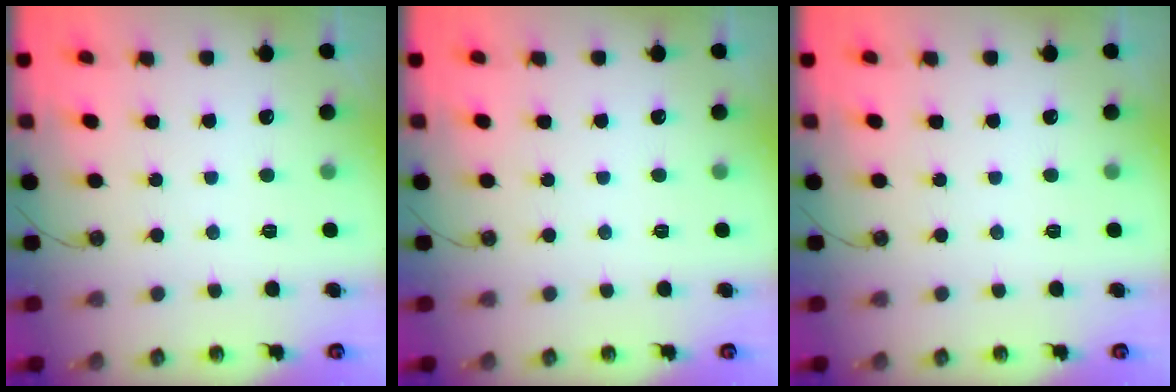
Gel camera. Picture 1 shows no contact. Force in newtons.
{"total": 0.0}
{"total": 0.0}